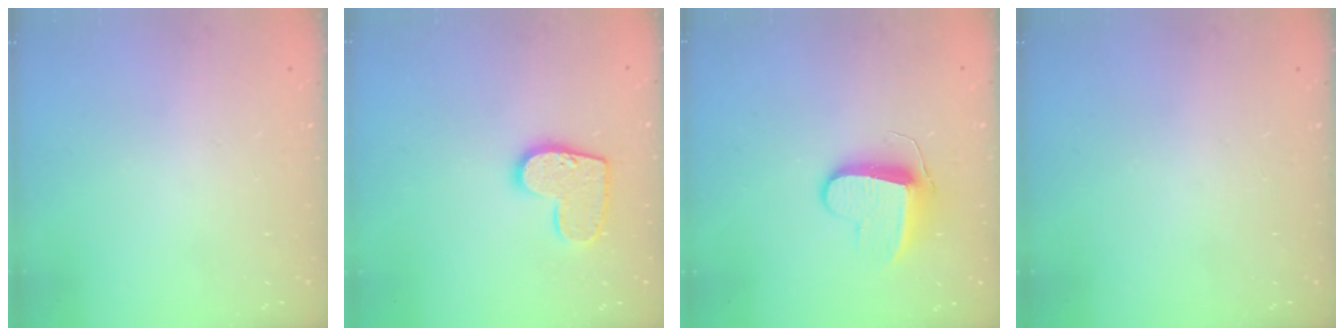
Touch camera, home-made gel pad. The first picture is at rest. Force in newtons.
{"total": 12.0, "press": 11.9, "slide": 0.7}
{"total": 9.0, "press": 9.0, "slide": 0.6}
{"total": 0.0}